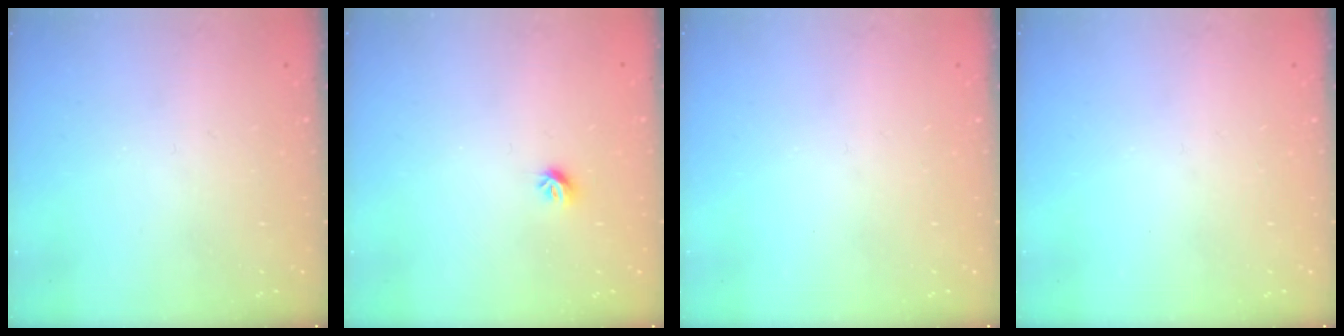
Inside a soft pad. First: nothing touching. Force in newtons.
{"total": 5.7, "press": 5.6, "slide": 0.8}
{"total": 0.0}
{"total": 0.0}